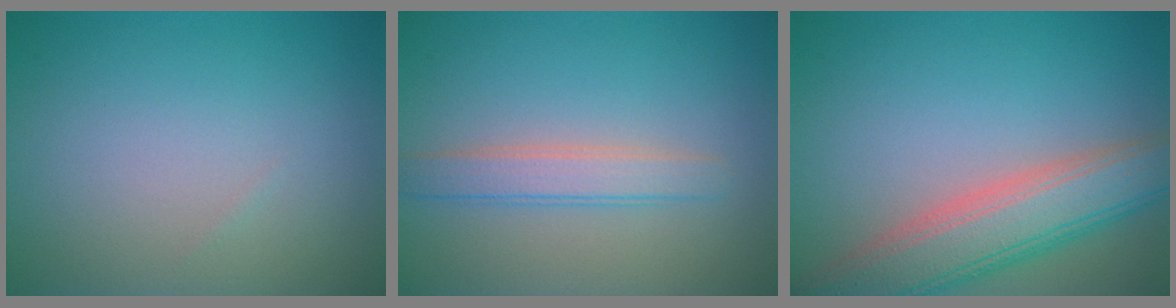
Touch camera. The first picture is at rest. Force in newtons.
{"total": 2.6, "press": 2.6, "slide": 0.2}
{"total": 7.3, "press": 7.3, "slide": 0.6}